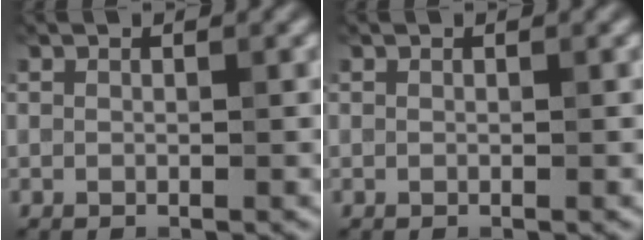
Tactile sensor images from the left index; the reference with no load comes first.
{"total": 0.0}